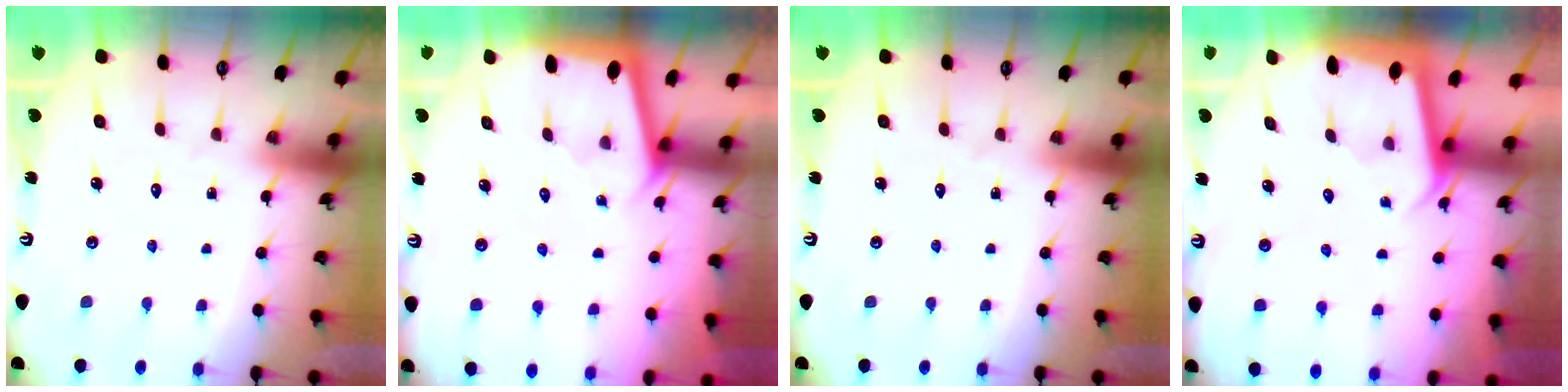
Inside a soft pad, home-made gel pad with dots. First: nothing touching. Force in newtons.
{"total": 1.9, "press": 1.9, "slide": 0.1}
{"total": 0.0}
{"total": 2.0, "press": 2.0, "slide": 0.1}